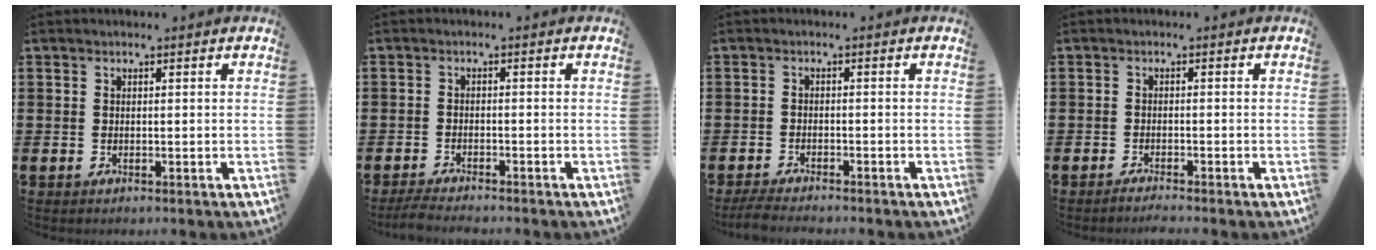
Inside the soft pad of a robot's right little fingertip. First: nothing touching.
{"total": 1.9, "force": [-1.8, 0.1, 0.7], "torque": [-0.012, 0.005, -0.035]}
{"total": 2.0, "force": [-1.9, 0.1, 0.7], "torque": [-0.011, 0.005, -0.037]}
{"total": 1.1, "force": [-1.0, -0.1, 0.4], "torque": [-0.007, -0.002, -0.020]}